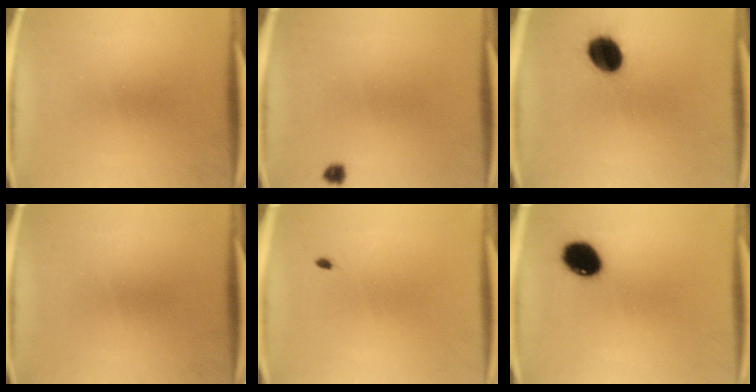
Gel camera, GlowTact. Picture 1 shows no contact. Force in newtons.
{"total": 1.4}
{"total": 9.4}
{"total": 0.0}
{"total": 0.5}
{"total": 9.7}